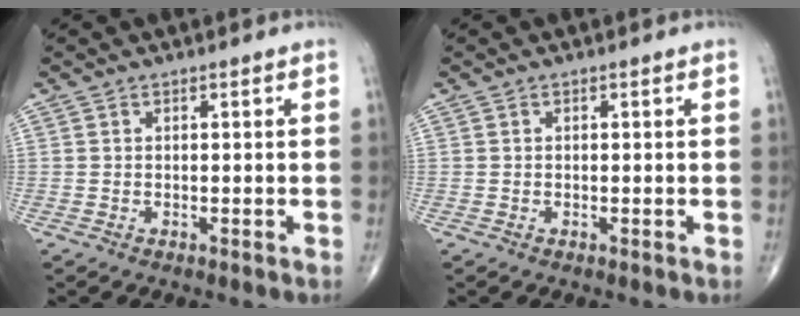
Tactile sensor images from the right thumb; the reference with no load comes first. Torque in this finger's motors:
{"motor_torque": [-0.11, -0.12, -0.13, -0.07, 0.01]}